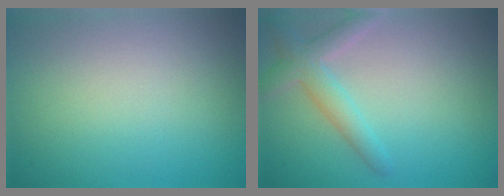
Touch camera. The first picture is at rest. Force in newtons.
{"total": 3.0, "press": 3.0, "slide": 0.1}